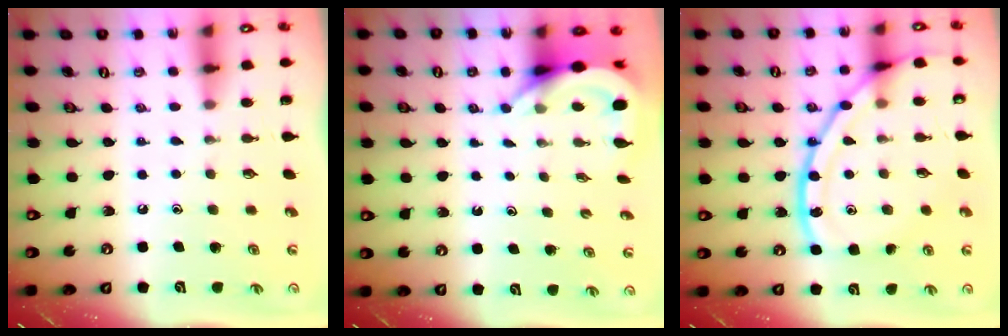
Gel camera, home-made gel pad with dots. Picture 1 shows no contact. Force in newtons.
{"total": 5.1, "press": 5.0, "slide": 0.5}
{"total": 17.7, "press": 17.7, "slide": 1.1}